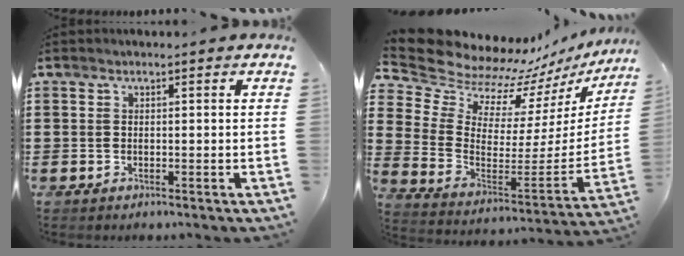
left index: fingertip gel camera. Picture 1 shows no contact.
{"total": 10.0, "force": [9.3, 3.4, 1.1], "torque": [-0.083, -0.084, 0.168]}